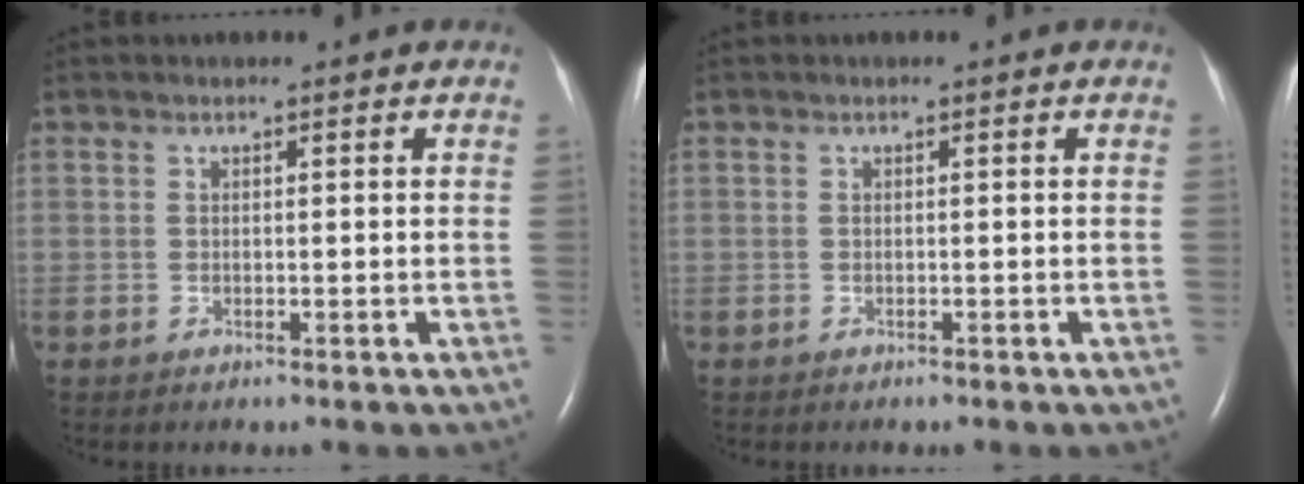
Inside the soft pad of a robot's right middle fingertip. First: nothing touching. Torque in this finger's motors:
{"motor_torque": [-0.35, 0.23, -0.14, -0.03]}